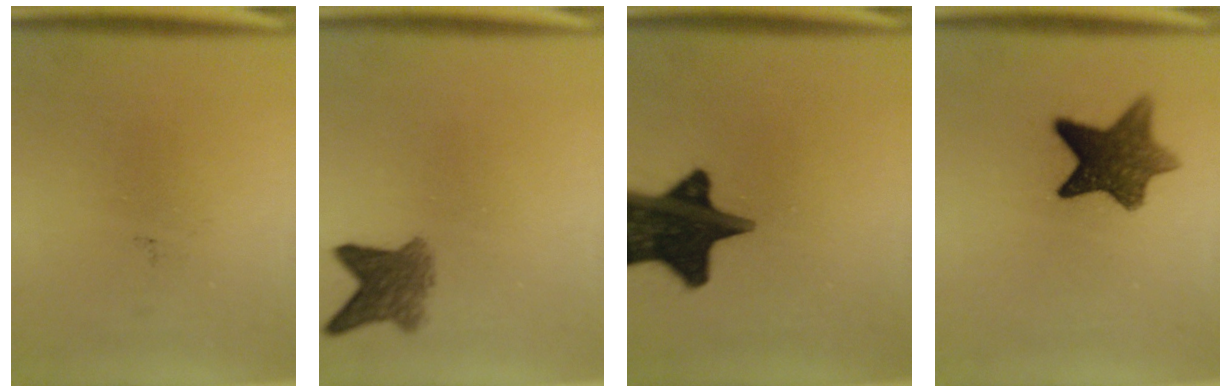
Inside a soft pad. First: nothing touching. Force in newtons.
{"total": 4.6}
{"total": 18.9}
{"total": 9.3}